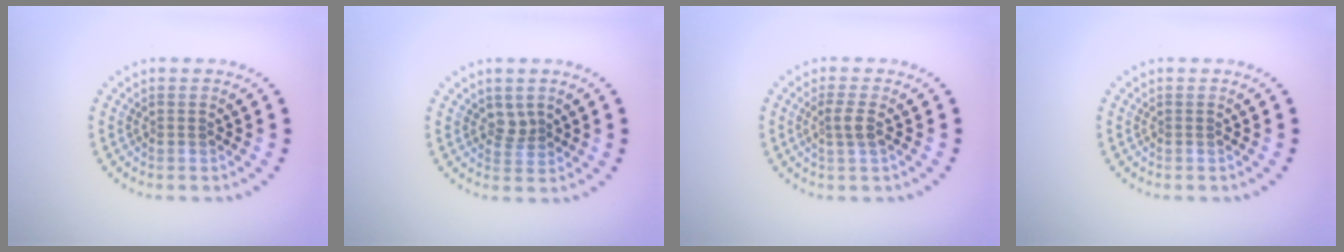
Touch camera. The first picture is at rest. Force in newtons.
{"total": 1.4, "press": 1.0, "slide": 1.0}
{"total": 1.6, "press": 1.3, "slide": 0.9}
{"total": 0.0}